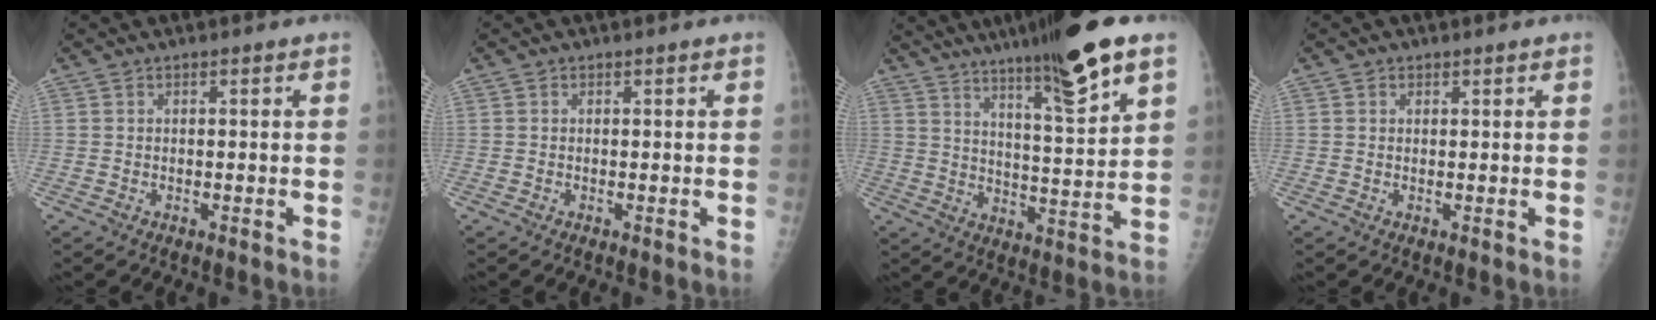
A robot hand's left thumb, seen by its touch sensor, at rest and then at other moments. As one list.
[{"total": 0.0}, {"total": 15.6, "force": [10.1, 1.4, 11.8], "torque": [-0.180, -0.051, 0.163]}, {"total": 0.8, "force": [0.4, 0.7, 0.1], "torque": [0.008, -0.001, 0.003]}]